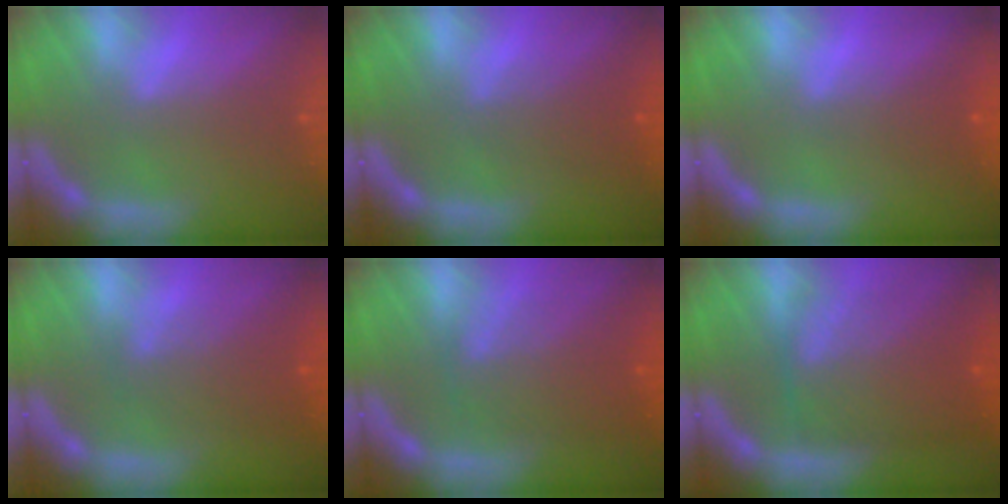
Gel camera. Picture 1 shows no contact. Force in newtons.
{"total": 3.0}
{"total": 2.0}
{"total": 4.6}
{"total": 6.6}
{"total": 9.1}